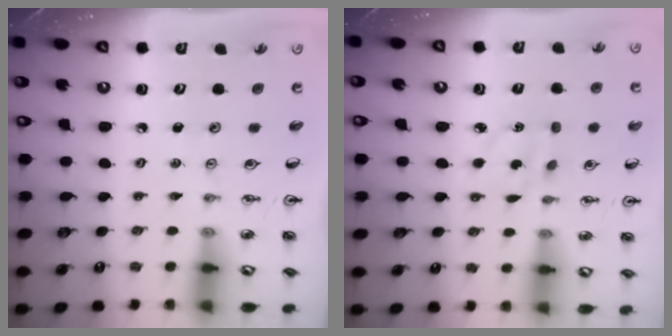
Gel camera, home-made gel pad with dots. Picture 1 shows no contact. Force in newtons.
{"total": 3.3, "press": 3.2, "slide": 0.9}